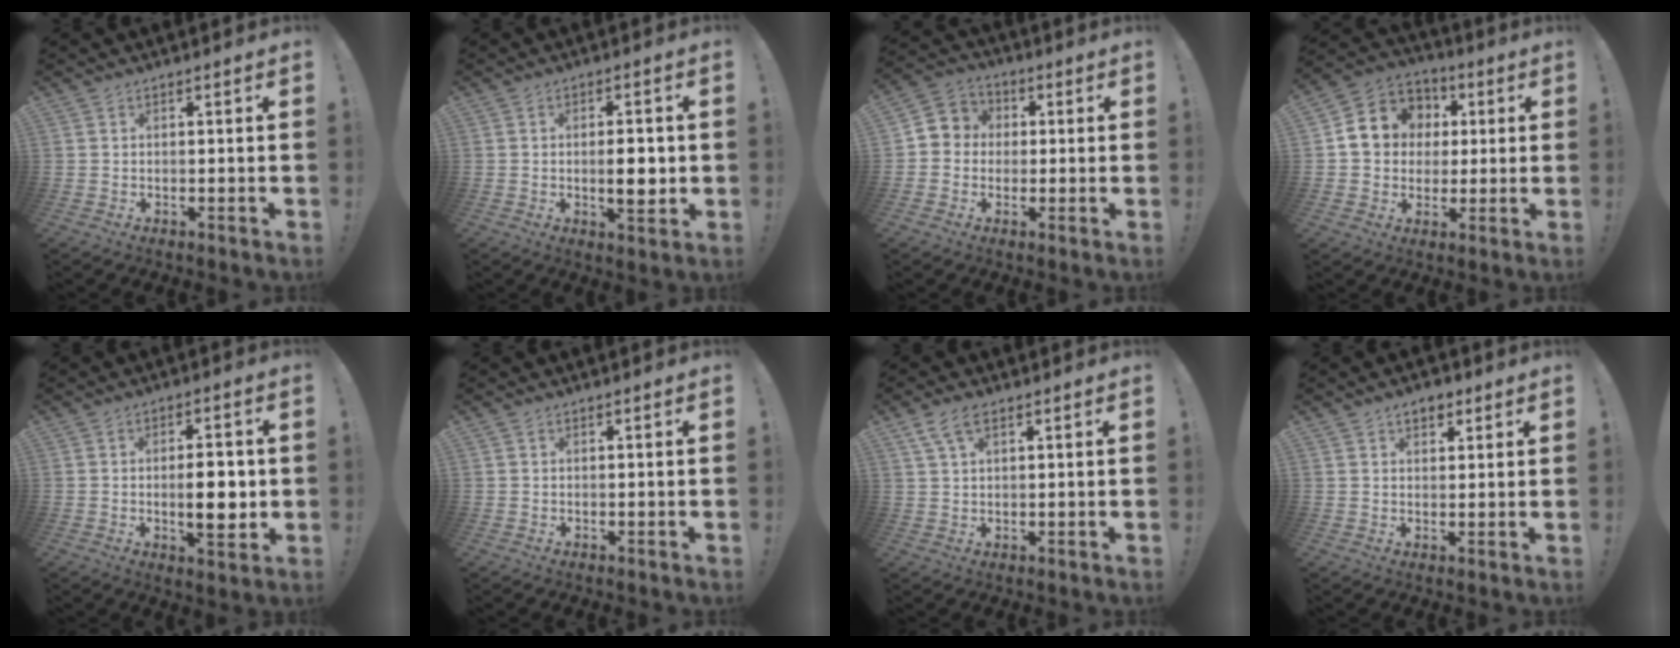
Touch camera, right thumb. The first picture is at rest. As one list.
[{"total": 6.4, "force": [-0.5, 2.1, 6.0], "torque": [-0.071, -0.005, -0.014]}, {"total": 6.4, "force": [-1.2, 6.1, 1.6], "torque": [-0.016, 0.021, -0.016]}, {"total": 11.8, "force": [1.9, 10.8, 4.2], "torque": [-0.055, 0.002, 0.044]}, {"total": 9.1, "force": [-0.6, 3.2, 8.5], "torque": [-0.117, -0.003, -0.015]}, {"total": 0.0}, {"total": 6.5, "force": [3.4, 3.1, 4.6], "torque": [-0.085, -0.002, 0.066]}, {"total": 3.9, "force": [2.3, 2.6, 1.9], "torque": [-0.019, -0.006, 0.040]}]